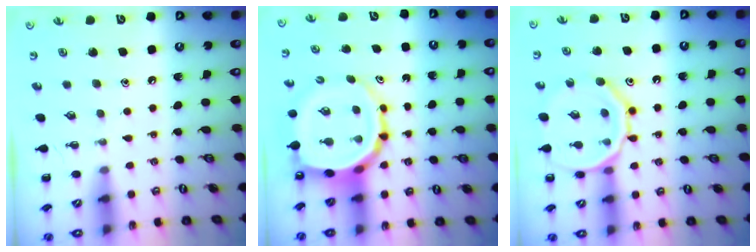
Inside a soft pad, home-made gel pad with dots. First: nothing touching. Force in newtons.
{"total": 11.5, "press": 10.9, "slide": 3.6}
{"total": 14.7, "press": 14.6, "slide": 1.4}